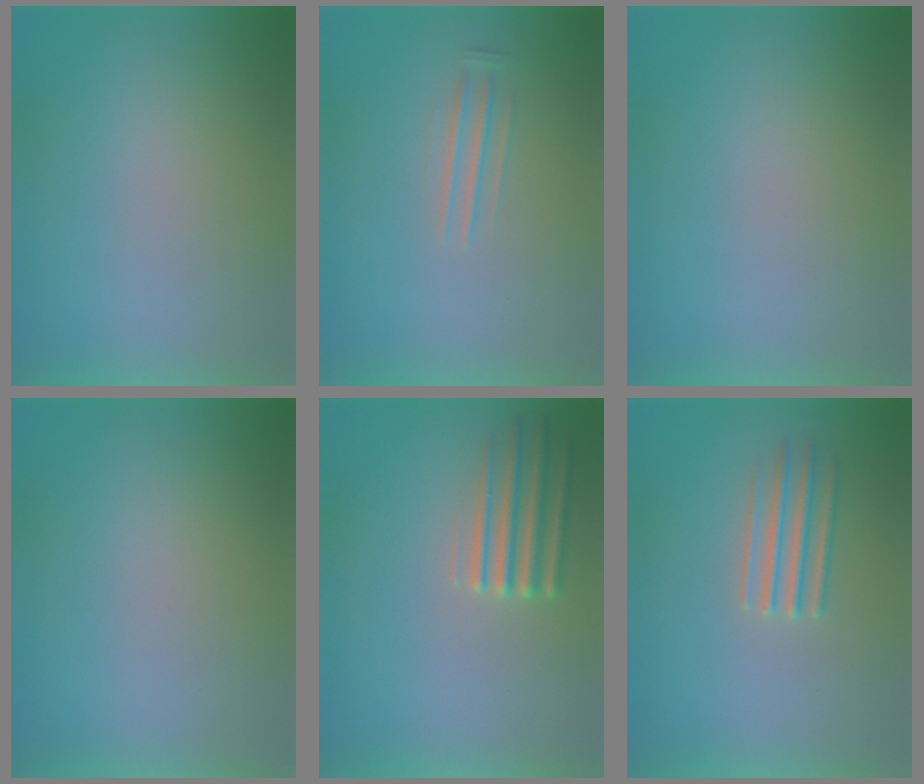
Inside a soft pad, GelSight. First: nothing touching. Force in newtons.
{"total": 1.6}
{"total": 0.0}
{"total": 1.0}
{"total": 2.3}
{"total": 2.7}